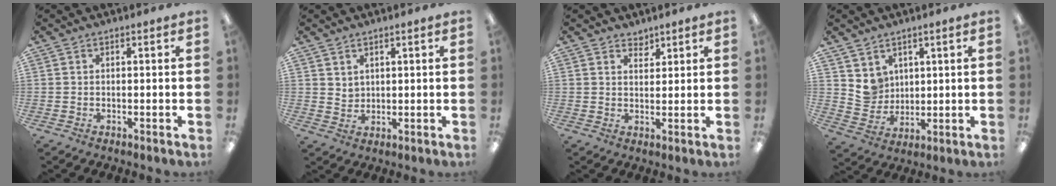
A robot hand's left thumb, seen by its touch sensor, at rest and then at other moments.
{"total": 2.8, "force": [2.1, 1.8, 0.1], "torque": [0.000, -0.012, 0.039]}
{"total": 2.8, "force": [2.5, 1.3, 0.2], "torque": [0.009, -0.019, 0.045]}
{"total": 6.7, "force": [4.1, 5.2, 0.3], "torque": [-0.021, -0.021, 0.081]}